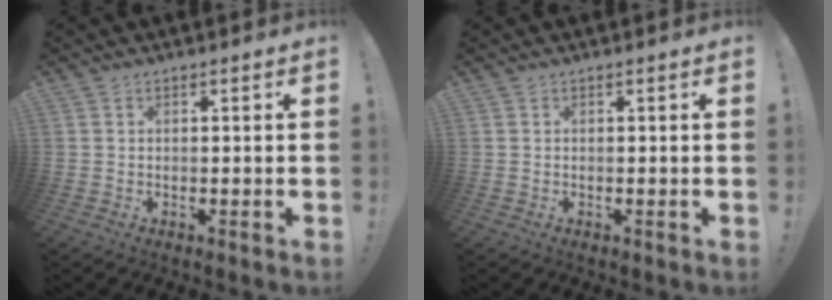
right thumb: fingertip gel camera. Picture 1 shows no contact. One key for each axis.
{"total": 0.0}